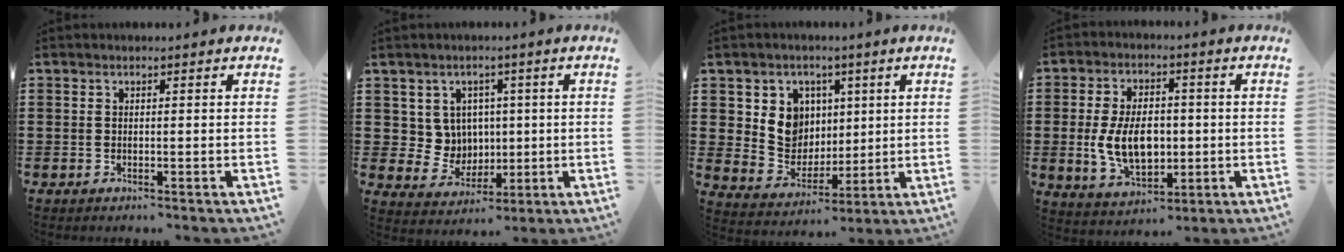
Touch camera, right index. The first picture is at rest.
{"total": 5.6, "force": [1.8, 5.2, 1.0], "torque": [-0.040, 0.002, 0.035]}
{"total": 8.1, "force": [2.5, 7.4, 2.4], "torque": [-0.061, 0.000, 0.046]}
{"total": 9.1, "force": [-0.8, 5.7, 7.1], "torque": [-0.140, 0.001, -0.020]}